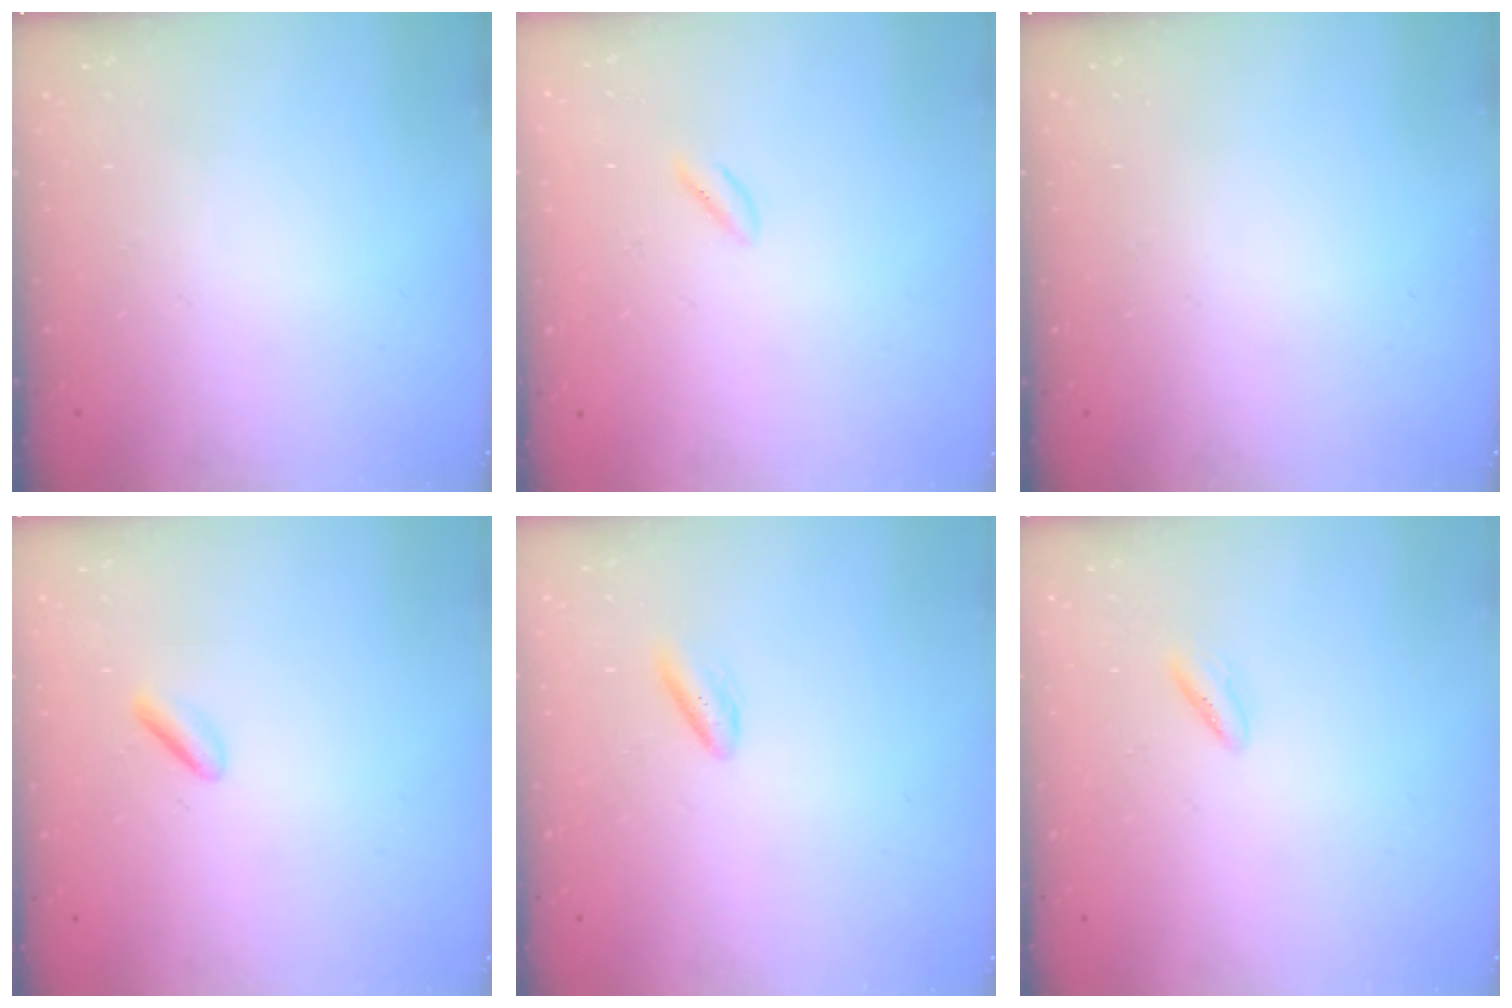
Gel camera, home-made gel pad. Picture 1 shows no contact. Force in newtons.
{"total": 0.8, "press": 0.4, "slide": 0.7}
{"total": 0.0}
{"total": 1.4, "press": 1.1, "slide": 0.9}
{"total": 2.8, "press": 2.5, "slide": 1.3}
{"total": 1.6, "press": 1.4, "slide": 0.8}